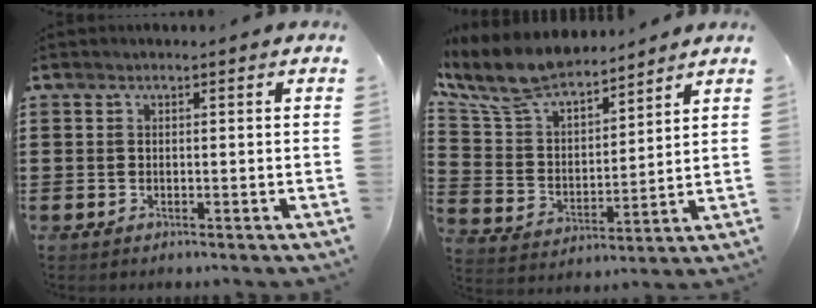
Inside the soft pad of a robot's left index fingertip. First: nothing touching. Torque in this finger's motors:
{"motor_torque": [0.47, 0.49, 0.93, 0.21]}